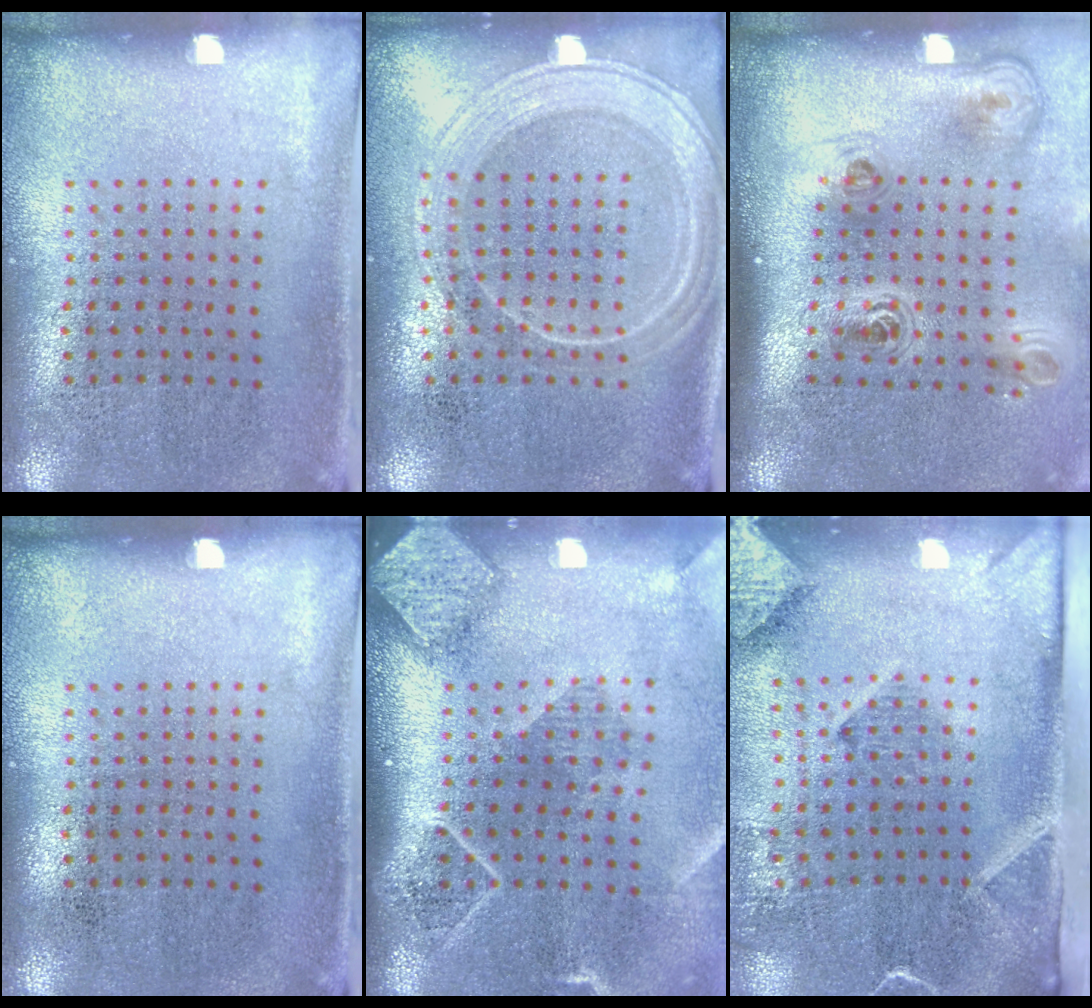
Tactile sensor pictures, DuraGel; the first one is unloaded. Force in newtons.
{"total": 1.9, "press": 1.8, "slide": 0.5}
{"total": 2.3, "press": 1.5, "slide": 1.7}
{"total": 0.0}
{"total": 2.7, "press": 2.1, "slide": 1.7}
{"total": 2.9, "press": 2.1, "slide": 2.0}